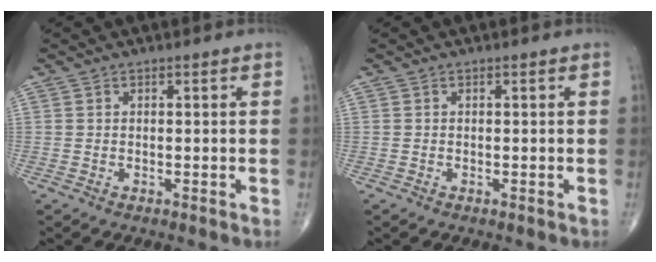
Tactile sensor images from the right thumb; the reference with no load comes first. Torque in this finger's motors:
{"motor_torque": [0.37, 0.22, -0.30, -0.20, 0.02]}